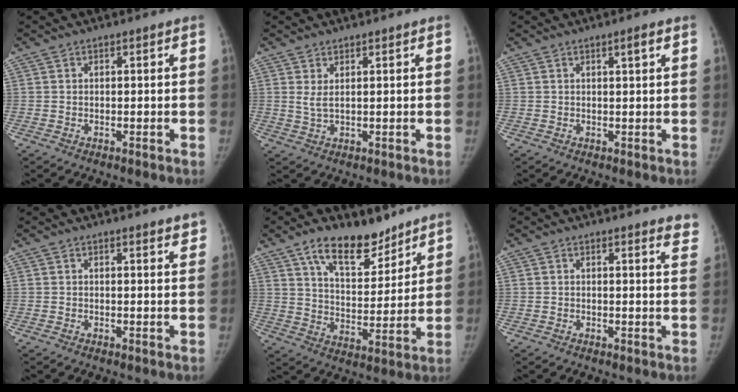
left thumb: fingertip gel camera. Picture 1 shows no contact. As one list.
[{"total": 2.2, "force": [0.9, 0.6, 1.9], "torque": [-0.040, -0.004, 0.023]}, {"total": 1.7, "force": [0.9, 0.0, 1.4], "torque": [-0.018, -0.003, 0.013]}, {"total": 2.4, "force": [2.0, 0.4, 1.2], "torque": [-0.002, -0.005, 0.020]}, {"total": 13.6, "force": [9.7, 6.4, 7.2], "torque": [-0.079, -0.062, 0.168]}, {"total": 5.0, "force": [4.5, 0.9, 1.8], "torque": [0.004, -0.021, 0.029]}]